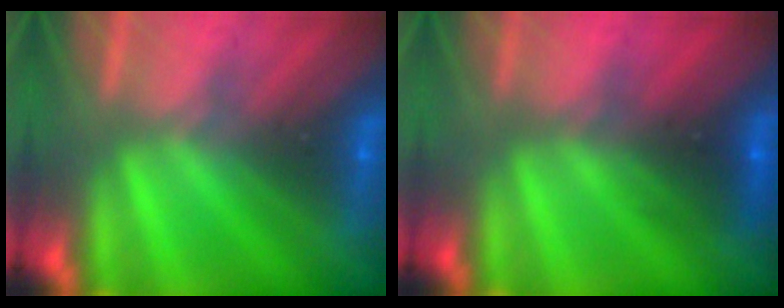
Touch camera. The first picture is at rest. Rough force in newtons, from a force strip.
{"total": 2.7}